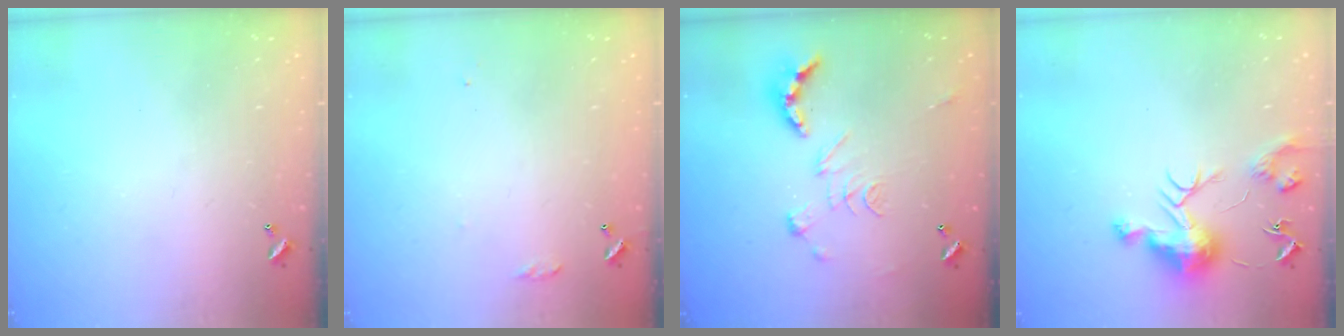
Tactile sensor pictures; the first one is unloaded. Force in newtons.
{"total": 6.3, "press": 6.3, "slide": 0.8}
{"total": 2.5, "press": 2.0, "slide": 1.5}
{"total": 10.0, "press": 10.0, "slide": 0.6}